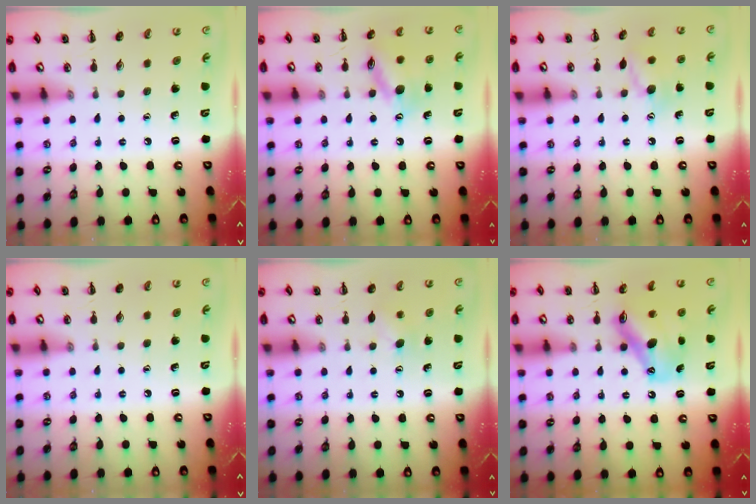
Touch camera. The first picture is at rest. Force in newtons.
{"total": 13.5, "press": 13.4, "slide": 1.2}
{"total": 9.7, "press": 9.6, "slide": 0.7}
{"total": 0.0}
{"total": 5.7, "press": 5.6, "slide": 1.1}
{"total": 11.7, "press": 11.2, "slide": 3.4}